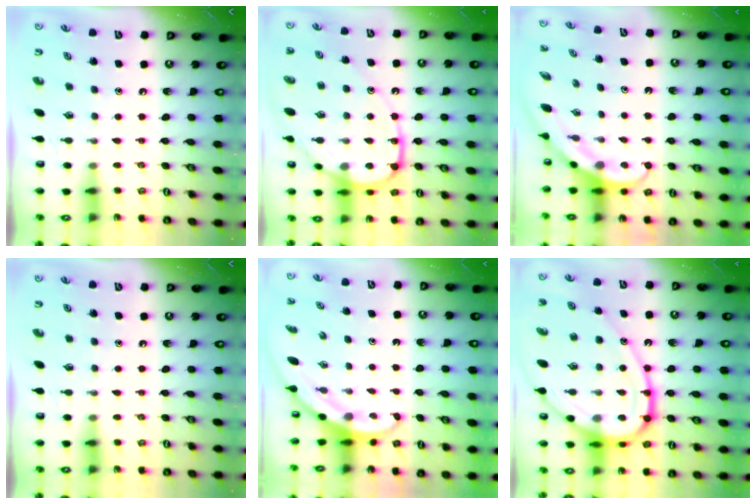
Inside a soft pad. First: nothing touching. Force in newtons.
{"total": 13.3, "press": 13.3, "slide": 1.3}
{"total": 3.8, "press": 3.8, "slide": 0.3}
{"total": 0.0}
{"total": 3.2, "press": 3.2, "slide": 0.1}
{"total": 20.7, "press": 20.6, "slide": 2.3}